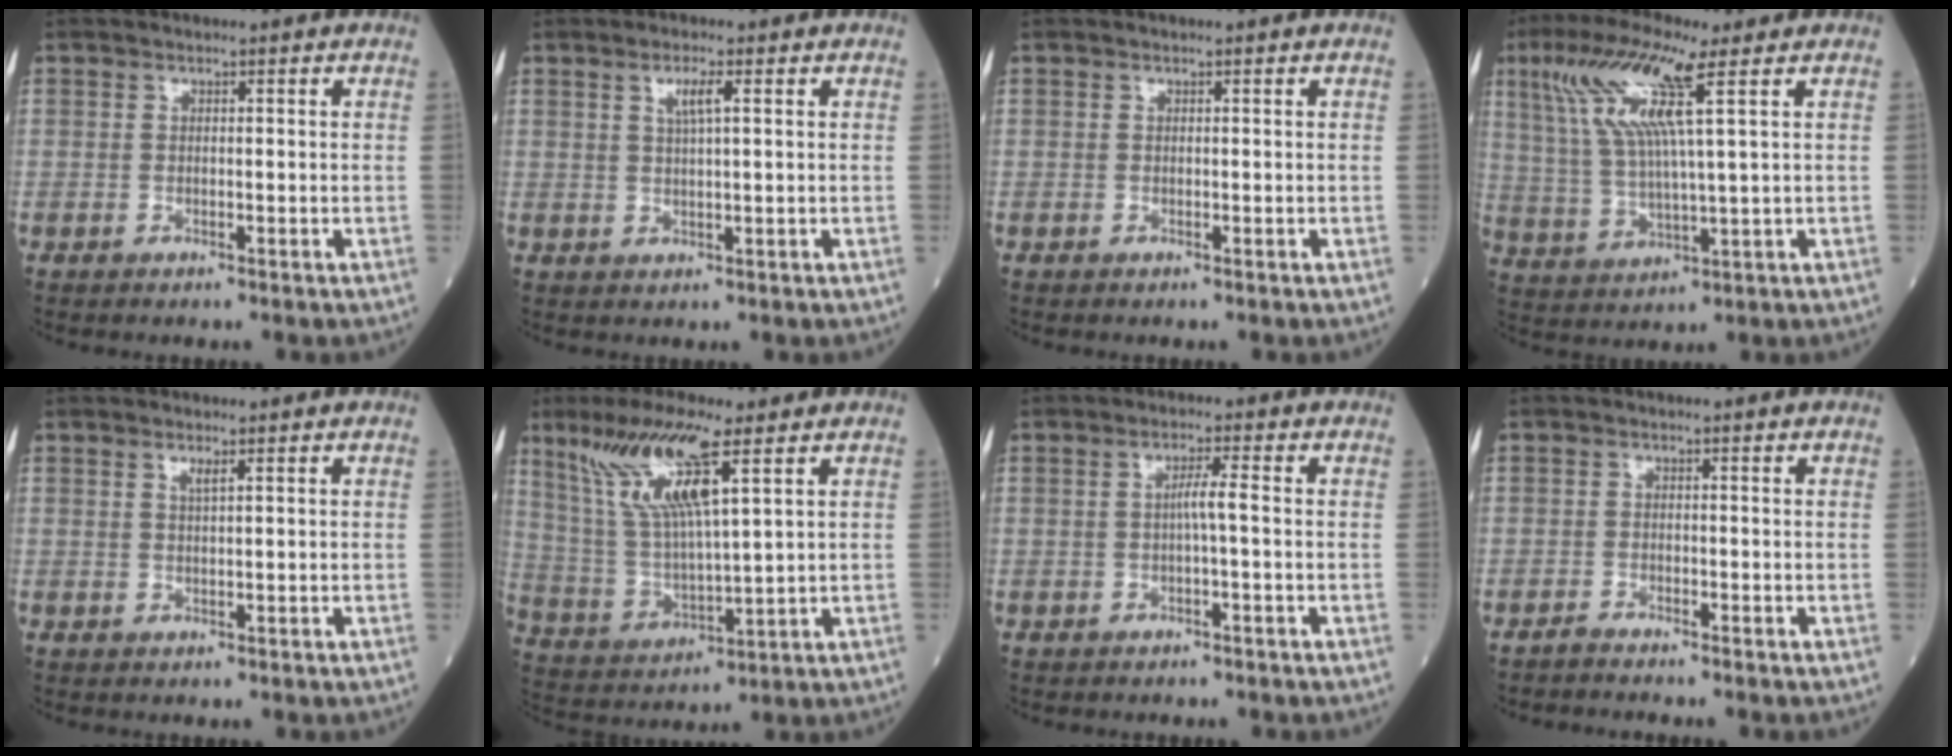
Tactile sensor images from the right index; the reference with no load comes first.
{"total": 2.9, "force": [1.2, 0.1, 2.6], "torque": [-0.051, 0.003, 0.022]}
{"total": 0.0}
{"total": 12.1, "force": [5.2, 0.6, 10.9], "torque": [-0.237, 0.012, 0.100]}
{"total": 1.2, "force": [0.7, 0.0, 0.9], "torque": [-0.021, -0.003, 0.013]}
{"total": 13.5, "force": [7.1, 1.7, 11.3], "torque": [-0.244, 0.004, 0.140]}
{"total": 2.4, "force": [-0.2, -0.2, 2.4], "torque": [-0.040, 0.003, -0.005]}
{"total": 1.3, "force": [-1.3, -0.3, 0.1], "torque": [-0.005, -0.002, -0.024]}